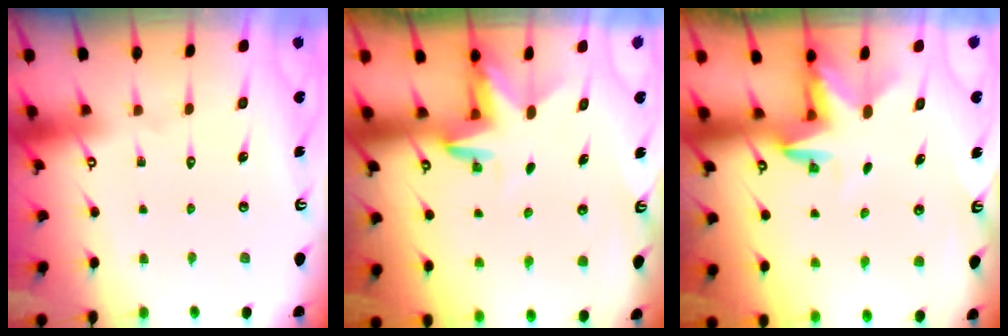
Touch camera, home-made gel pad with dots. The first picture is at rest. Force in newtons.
{"total": 3.2, "press": 3.2, "slide": 0.2}
{"total": 2.9, "press": 2.9, "slide": 0.2}